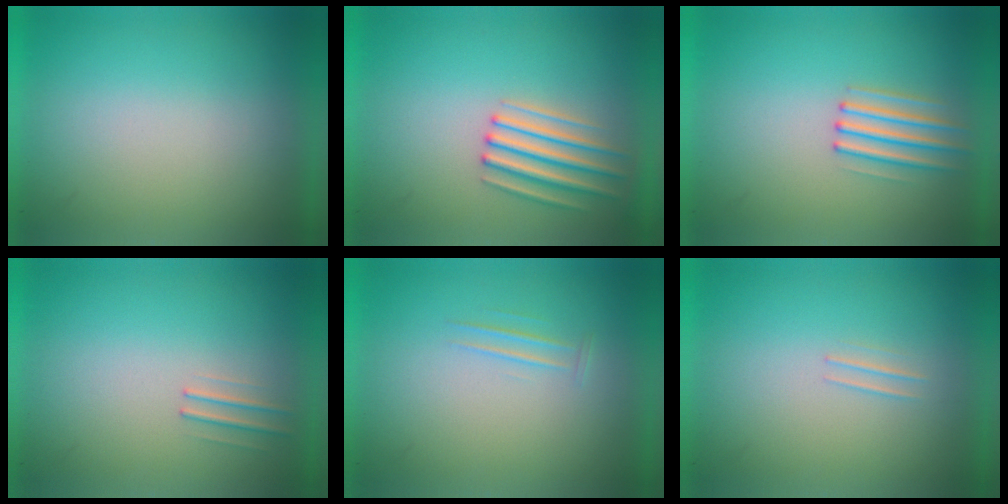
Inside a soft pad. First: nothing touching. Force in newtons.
{"total": 3.0}
{"total": 2.2}
{"total": 1.0}
{"total": 1.1}
{"total": 1.0}